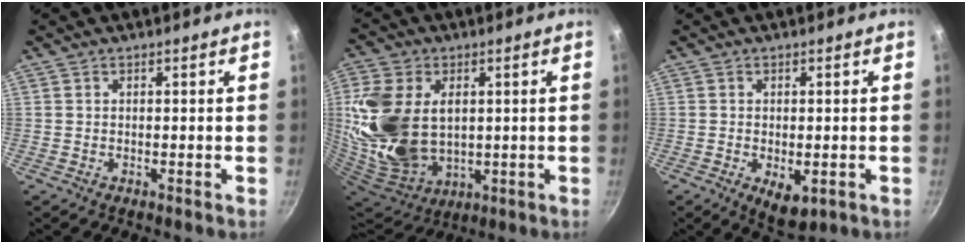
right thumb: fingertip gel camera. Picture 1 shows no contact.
{"total": 21.3, "force": [2.8, 14.6, 15.2], "torque": [-0.310, -0.017, 0.071]}
{"total": 5.5, "force": [-1.4, 2.9, 4.4], "torque": [-0.053, -0.008, -0.010]}